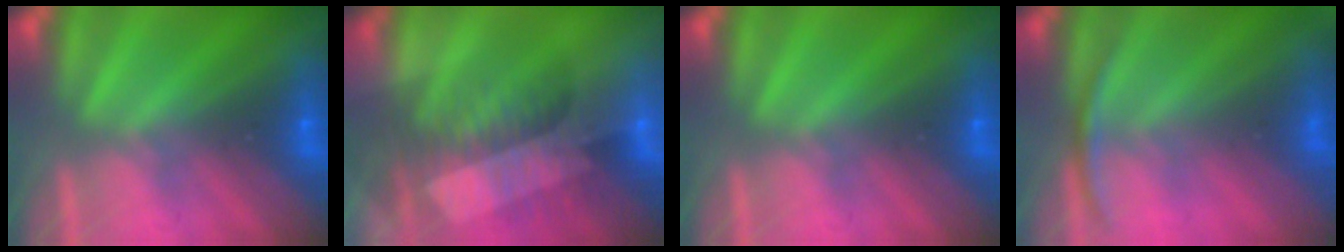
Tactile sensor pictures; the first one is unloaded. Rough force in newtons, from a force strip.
{"total": 3.3}
{"total": 0.0}
{"total": 2.7}